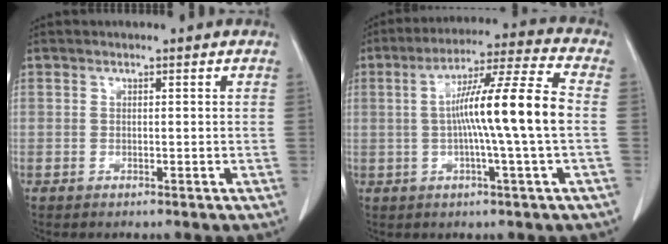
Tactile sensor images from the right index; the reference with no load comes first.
{"total": 12.8, "force": [-0.5, -1.2, 12.7], "torque": [-0.214, 0.013, -0.016]}